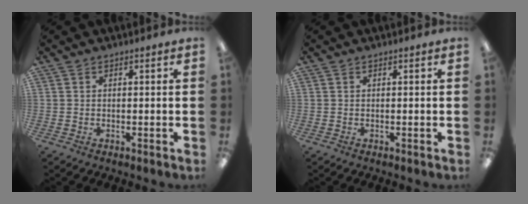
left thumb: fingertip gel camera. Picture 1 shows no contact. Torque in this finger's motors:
{"motor_torque": [0.15, -0.18, 0.48, 0.04, 0.03]}